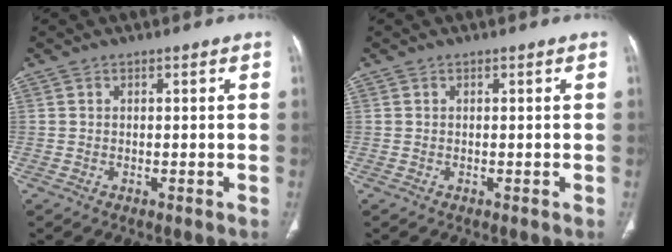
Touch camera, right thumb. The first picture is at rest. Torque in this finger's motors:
{"motor_torque": [0.00, 0.01, -0.01, -0.01, 0.00]}